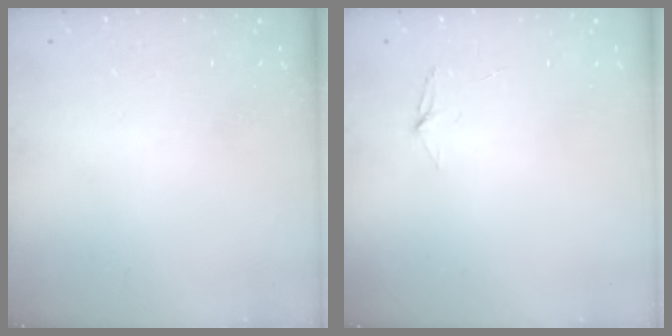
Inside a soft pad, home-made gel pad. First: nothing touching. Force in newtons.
{"total": 3.8, "press": 3.8, "slide": 0.4}